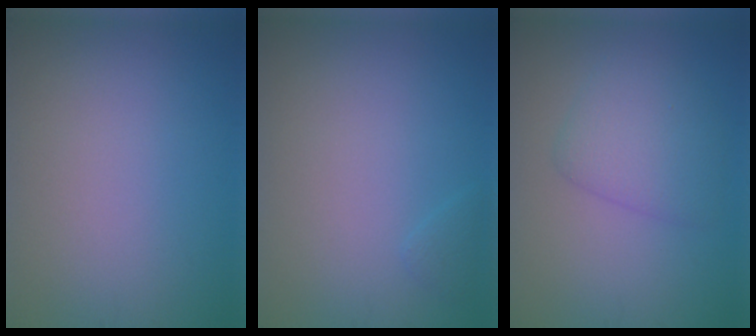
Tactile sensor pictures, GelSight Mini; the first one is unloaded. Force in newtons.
{"total": 0.7, "press": 0.7, "slide": 0.1}
{"total": 3.5, "press": 3.5, "slide": 0.3}